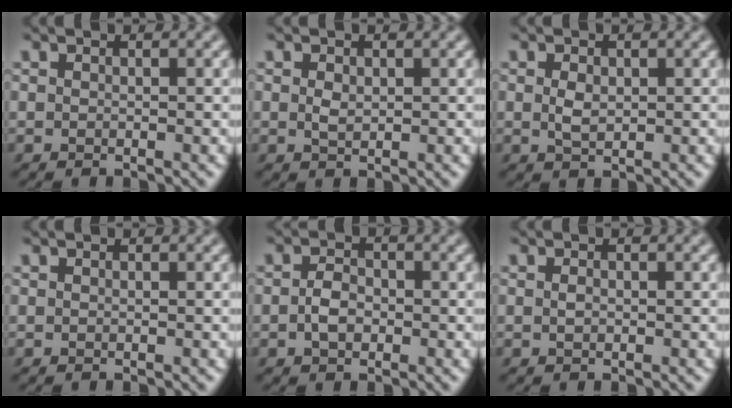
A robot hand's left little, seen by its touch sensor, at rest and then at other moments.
{"total": 0.7, "force": [0.1, 0.4, 0.6], "torque": [-0.015, 0.003, -0.001]}
{"total": 1.0, "force": [0.0, 0.6, 0.9], "torque": [-0.021, 0.003, -0.002]}
{"total": 0.0}
{"total": 1.7, "force": [-0.8, 1.1, 1.1], "torque": [-0.017, 0.005, -0.022]}
{"total": 0.7, "force": [0.1, 0.5, 0.5], "torque": [-0.014, 0.008, 0.002]}